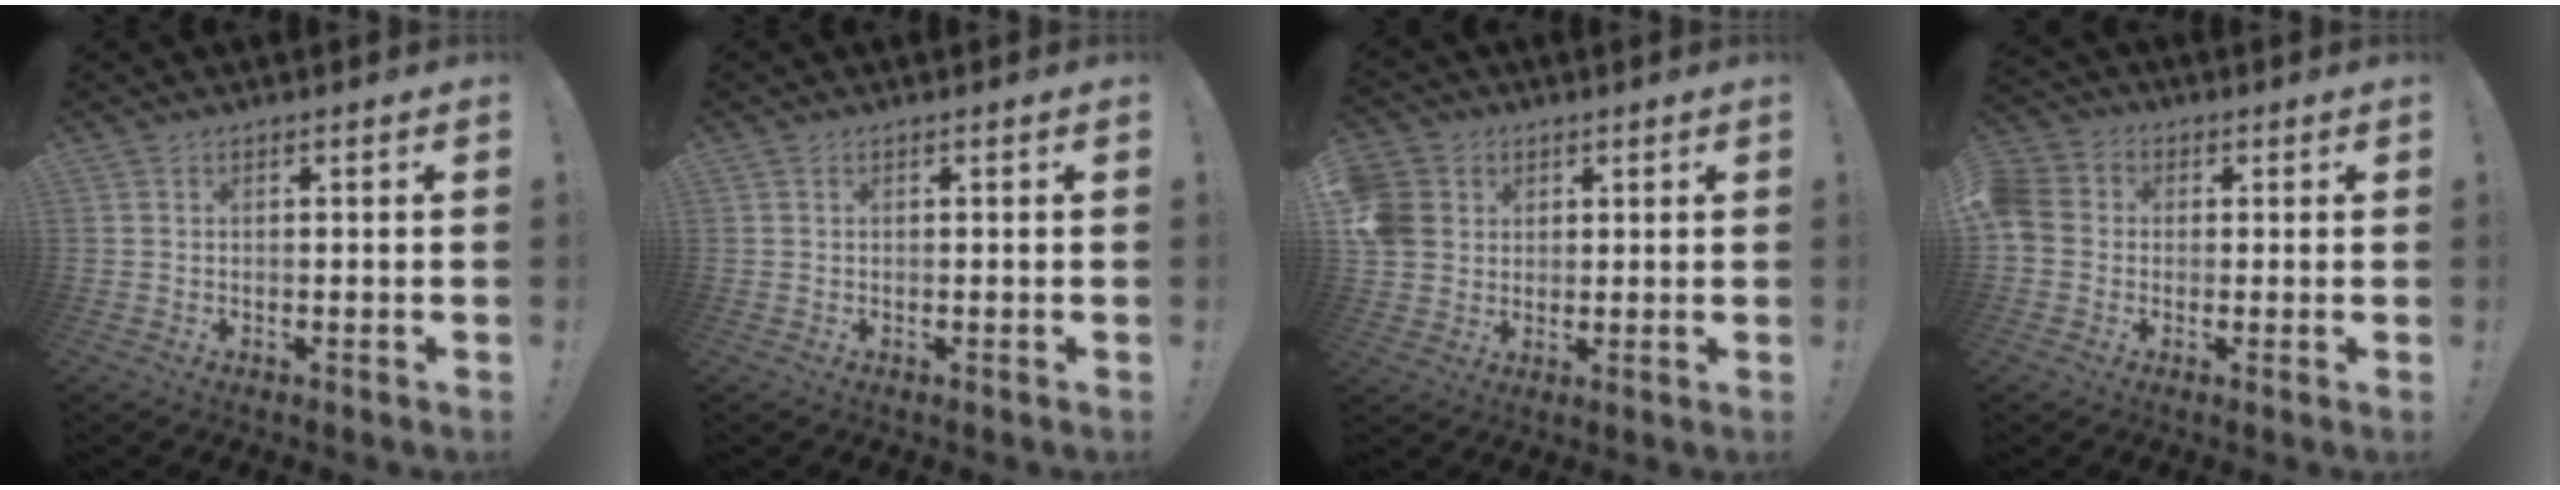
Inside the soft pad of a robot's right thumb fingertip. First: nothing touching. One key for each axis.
{"total": 0.0}
{"total": 8.2, "fx": 2.4, "fy": 7.4, "fz": 2.8, "tx": -0.061, "ty": -0.006, "tz": 0.050}
{"total": 5.9, "fx": -1.0, "fy": 5.3, "fz": 2.4, "tx": -0.052, "ty": 0.020, "tz": -0.017}